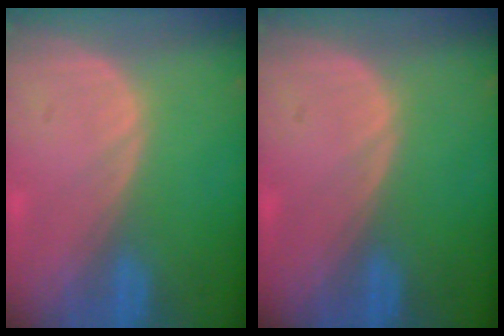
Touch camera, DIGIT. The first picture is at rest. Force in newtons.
{"total": 0.0}